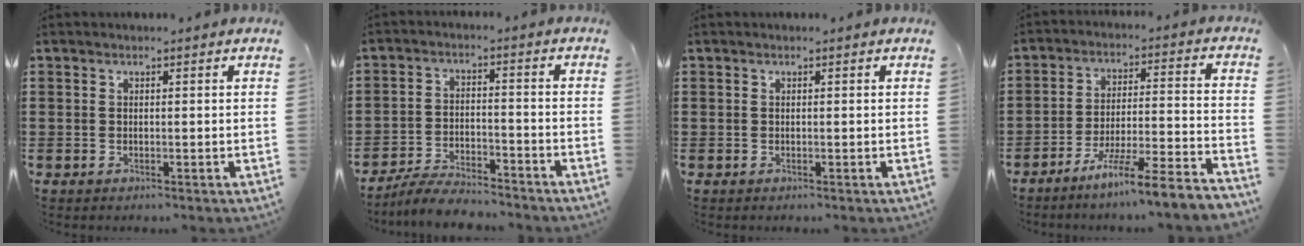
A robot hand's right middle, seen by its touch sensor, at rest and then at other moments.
{"total": 5.5, "force": [-5.2, 0.6, 1.5], "torque": [-0.031, 0.003, -0.103]}
{"total": 0.0}
{"total": 8.3, "force": [-7.1, -0.8, 4.2], "torque": [-0.076, -0.007, -0.139]}